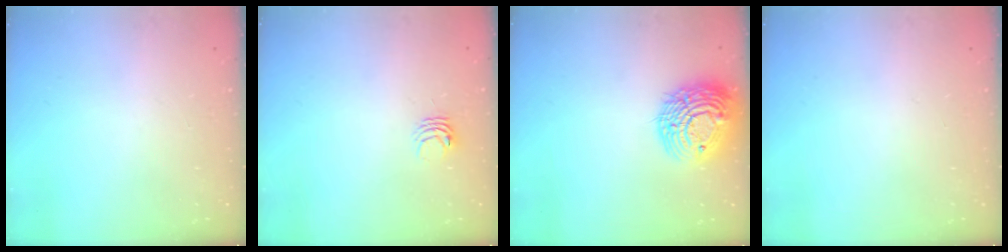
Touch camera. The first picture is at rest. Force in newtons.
{"total": 3.3, "press": 3.3, "slide": 0.3}
{"total": 17.1, "press": 17.1, "slide": 1.4}
{"total": 0.0}